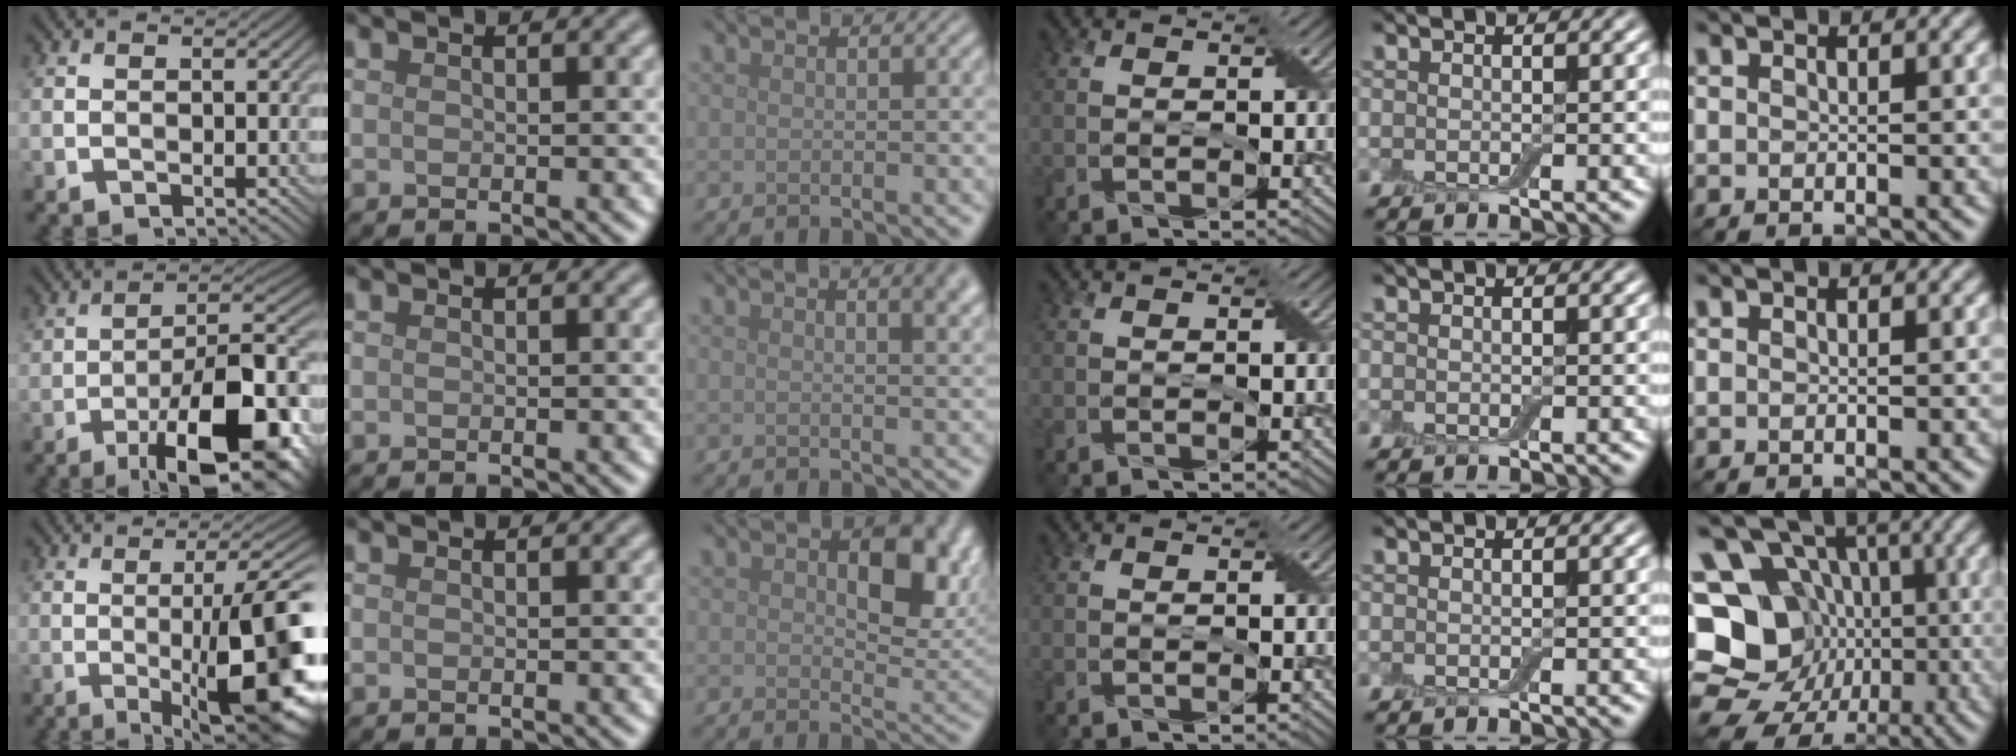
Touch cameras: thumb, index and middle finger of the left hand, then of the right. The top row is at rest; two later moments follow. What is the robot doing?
{"motion": "close", "object": "airpods case & airpods"}